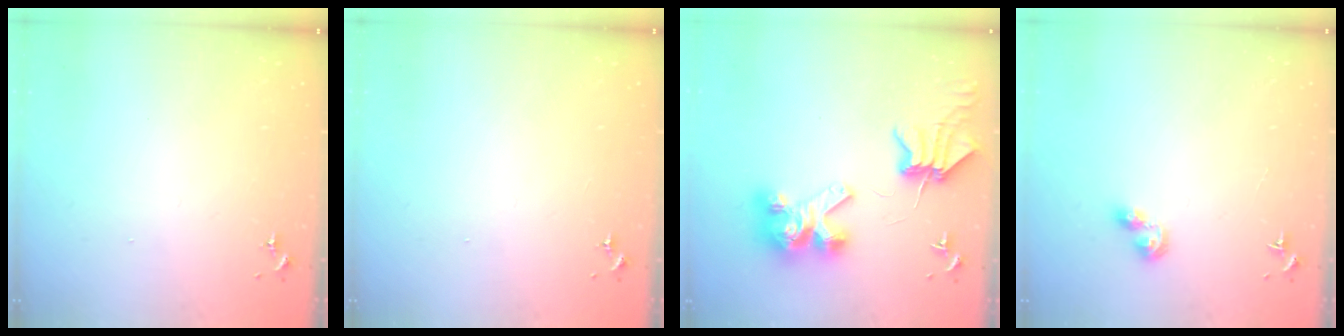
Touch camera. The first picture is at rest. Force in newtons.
{"total": 0.0}
{"total": 10.2, "press": 10.1, "slide": 1.4}
{"total": 5.5, "press": 5.5, "slide": 0.6}